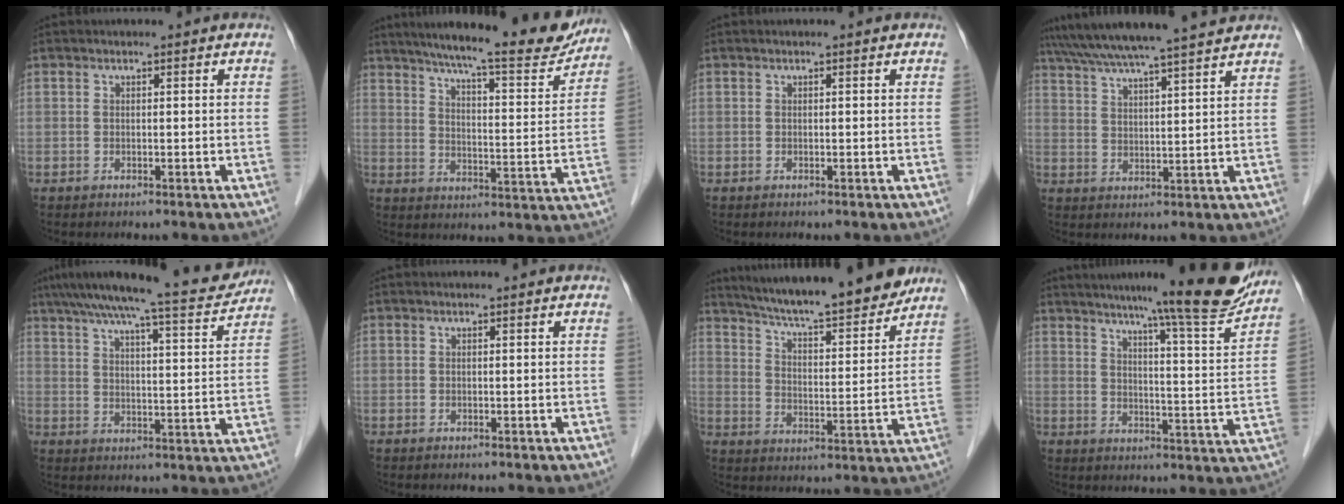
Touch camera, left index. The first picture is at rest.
{"total": 20.7, "force": [18.0, 2.1, 9.8], "torque": [-0.149, -0.028, 0.239]}
{"total": 0.0}
{"total": 15.7, "force": [14.0, -0.8, 6.9], "torque": [-0.125, 0.016, 0.205]}
{"total": 15.0, "force": [13.3, 0.8, 6.9], "torque": [-0.107, 0.004, 0.182]}
{"total": 0.0}
{"total": 18.6, "force": [16.6, 1.5, 8.3], "torque": [-0.133, -0.004, 0.245]}
{"total": 17.3, "force": [15.0, -0.3, 8.6], "torque": [-0.116, -0.036, 0.193]}